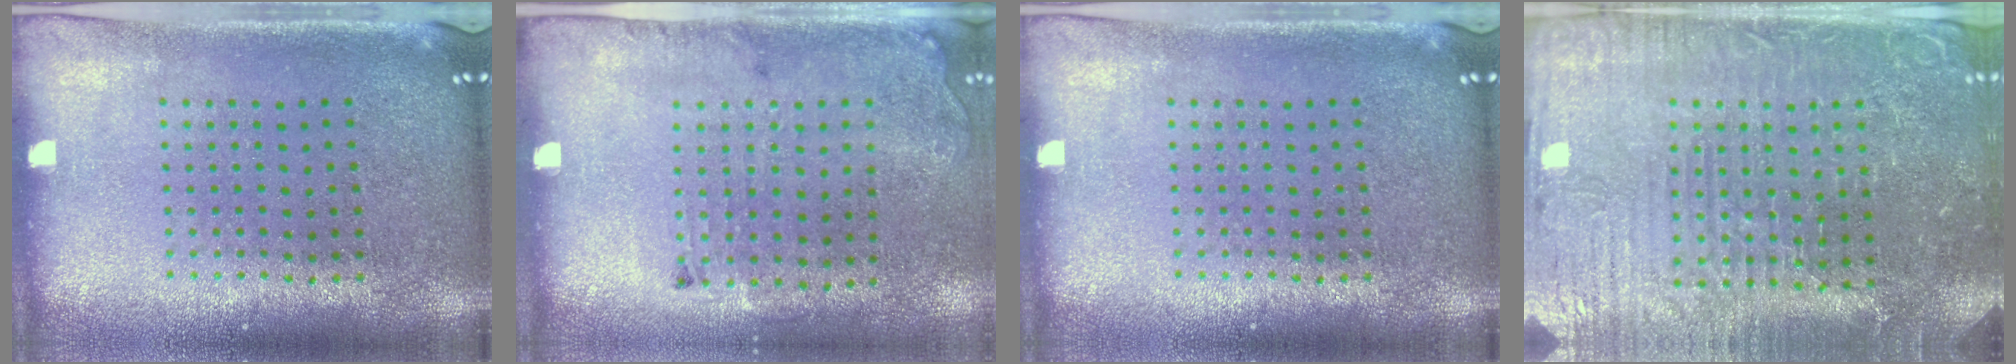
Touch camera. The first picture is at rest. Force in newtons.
{"total": 1.9, "press": 1.3, "slide": 1.4}
{"total": 0.0}
{"total": 4.3, "press": 4.1, "slide": 1.2}